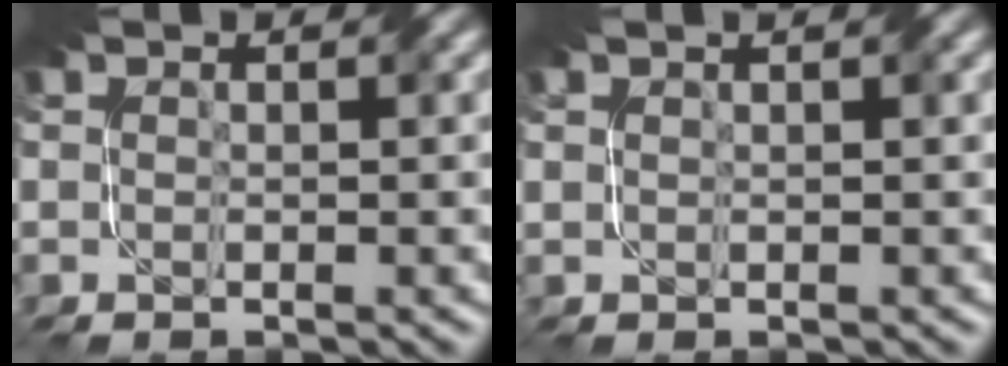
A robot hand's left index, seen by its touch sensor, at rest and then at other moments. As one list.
[{"total": 1.6, "force": [1.1, 0.5, 1.0], "torque": [-0.011, -0.002, 0.010]}]